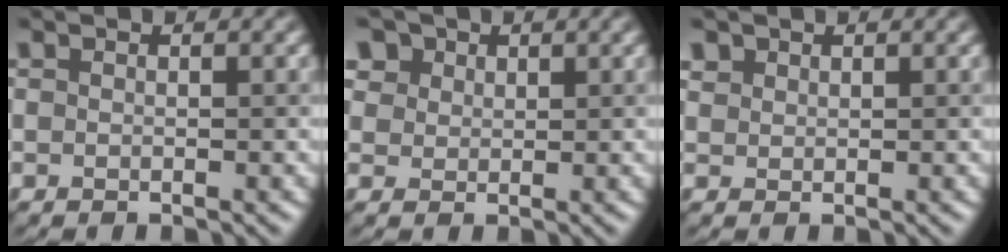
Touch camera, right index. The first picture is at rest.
{"total": 4.5, "force": [3.1, 3.0, 1.4], "torque": [-0.058, 0.013, 0.062]}
{"total": 1.0, "force": [0.9, 0.4, -0.4], "torque": [0.005, 0.009, 0.025]}